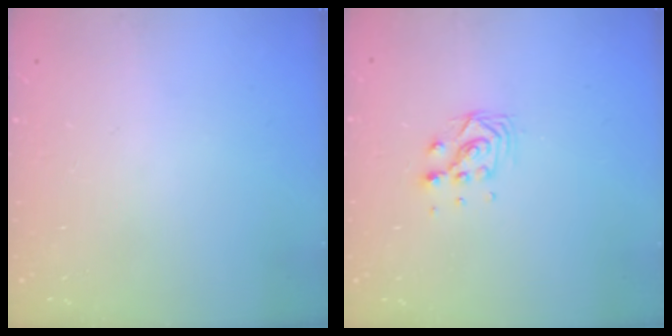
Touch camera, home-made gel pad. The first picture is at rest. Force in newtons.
{"total": 6.8, "press": 6.8, "slide": 0.4}